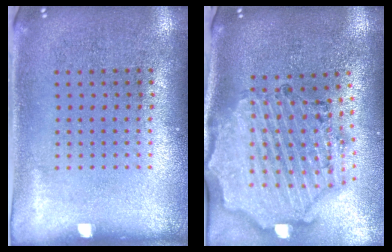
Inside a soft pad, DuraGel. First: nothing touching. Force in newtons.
{"total": 2.7, "press": 2.4, "slide": 1.1}